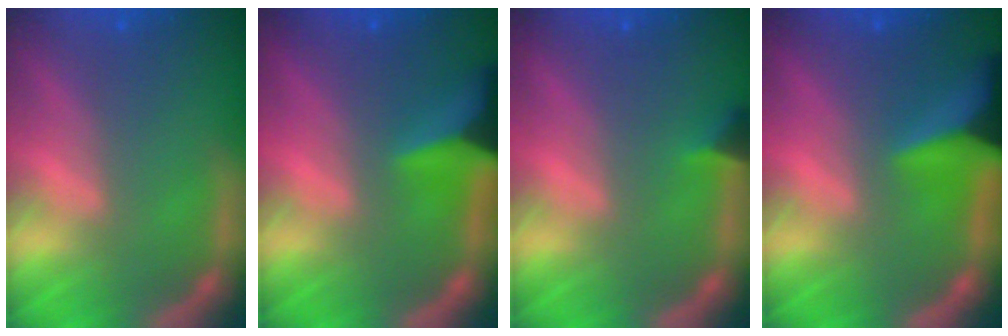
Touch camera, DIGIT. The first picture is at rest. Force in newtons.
{"total": 7.0}
{"total": 1.4}
{"total": 8.9}